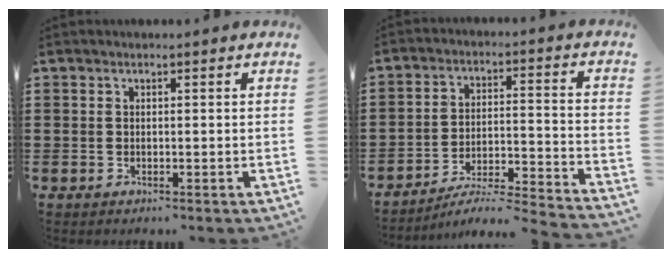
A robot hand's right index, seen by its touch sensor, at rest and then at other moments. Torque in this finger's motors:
{"motor_torque": [0.46, 0.45, 0.11, 0.08]}